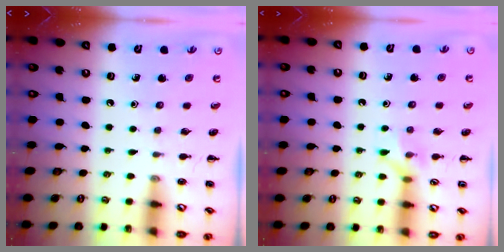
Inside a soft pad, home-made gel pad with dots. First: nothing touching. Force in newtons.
{"total": 6.5, "press": 6.5, "slide": 0.3}